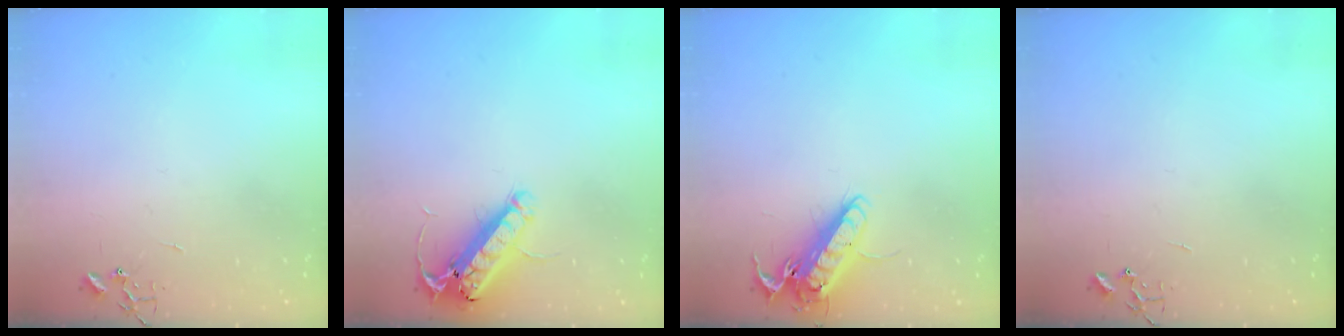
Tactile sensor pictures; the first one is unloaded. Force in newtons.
{"total": 14.7, "press": 14.4, "slide": 2.7}
{"total": 15.0, "press": 14.7, "slide": 2.5}
{"total": 0.0}